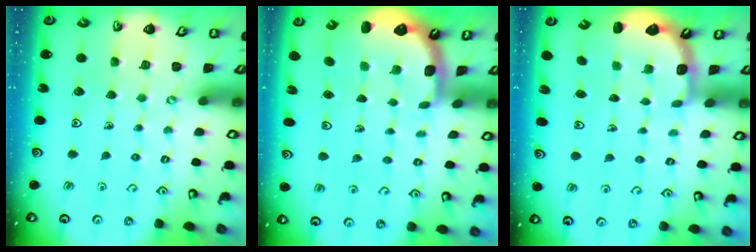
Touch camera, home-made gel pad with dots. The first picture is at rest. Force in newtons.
{"total": 2.7, "press": 1.4, "slide": 2.3}
{"total": 2.2, "press": 1.8, "slide": 1.3}